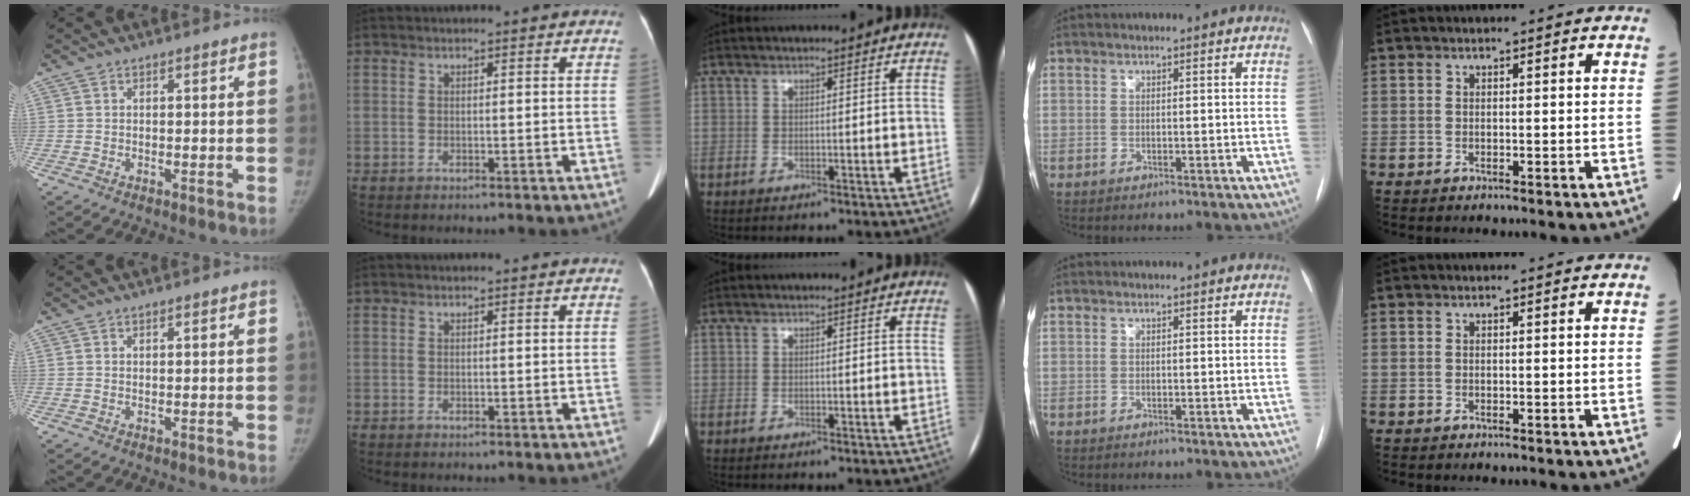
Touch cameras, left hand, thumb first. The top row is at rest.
{}